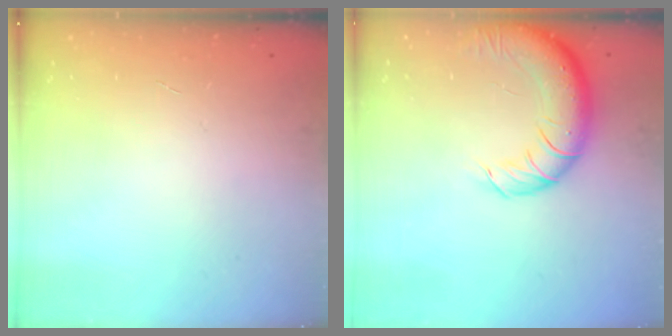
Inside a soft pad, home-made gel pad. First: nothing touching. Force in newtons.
{"total": 14.3, "press": 14.0, "slide": 2.9}